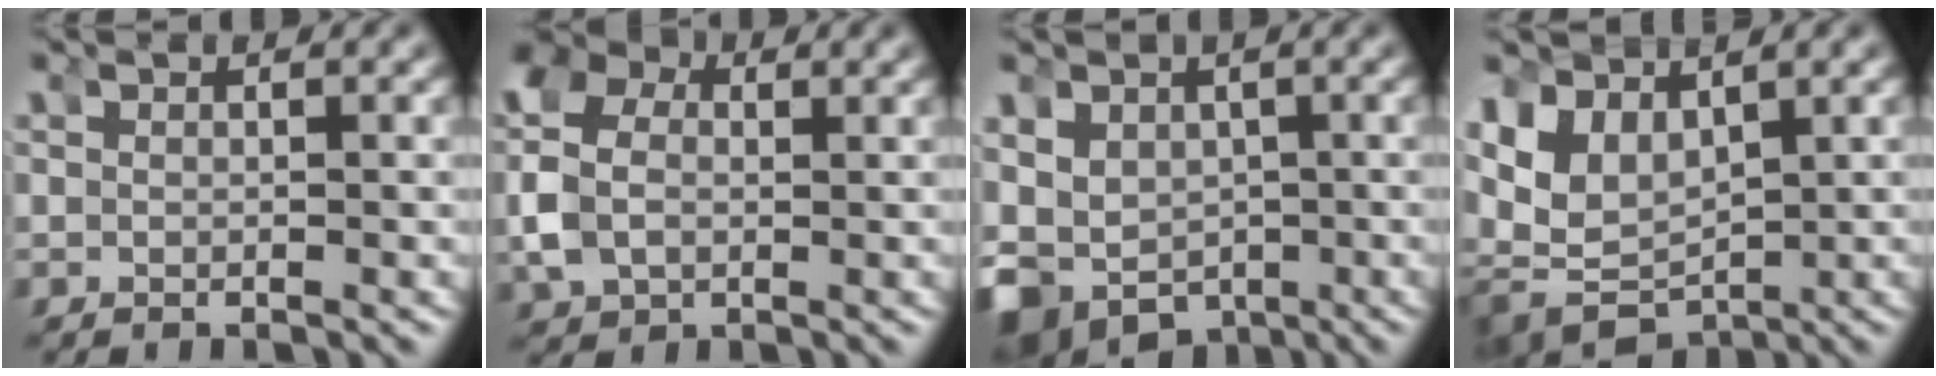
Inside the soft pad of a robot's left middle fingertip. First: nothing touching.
{"total": 7.0, "force": [1.4, 5.9, 3.5], "torque": [-0.098, 0.009, 0.013]}
{"total": 10.4, "force": [-4.3, 8.4, 4.3], "torque": [-0.133, -0.070, -0.049]}
{"total": 11.2, "force": [-1.0, 9.7, 5.5], "torque": [-0.150, -0.050, -0.001]}